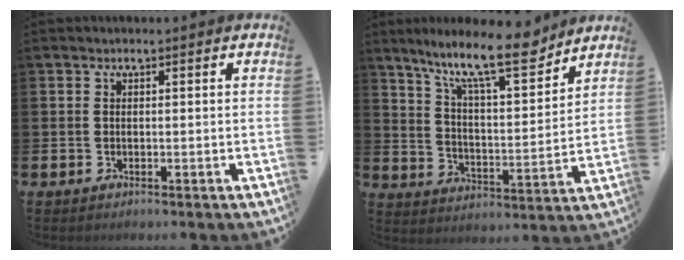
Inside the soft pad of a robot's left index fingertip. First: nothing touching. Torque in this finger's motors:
{"motor_torque": [1.29, -0.85, 0.78, 0.21]}